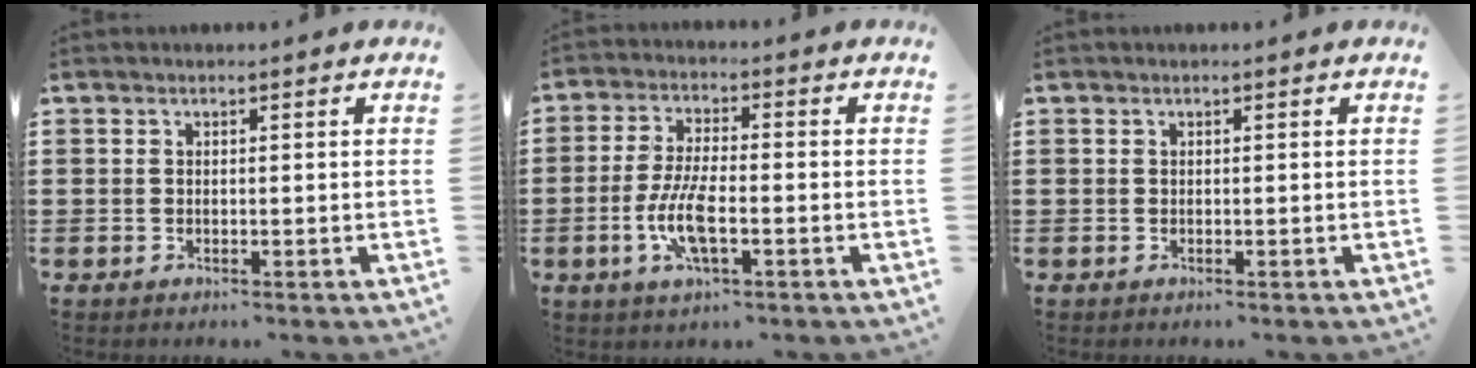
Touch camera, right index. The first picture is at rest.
{"total": 7.4, "force": [-2.3, 2.2, 6.6], "torque": [-0.150, -0.012, -0.048]}
{"total": 0.0}